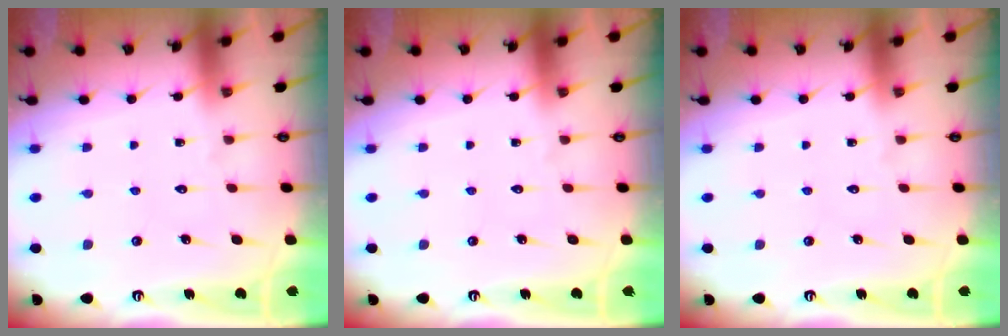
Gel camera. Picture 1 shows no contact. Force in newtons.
{"total": 0.0}
{"total": 0.0}